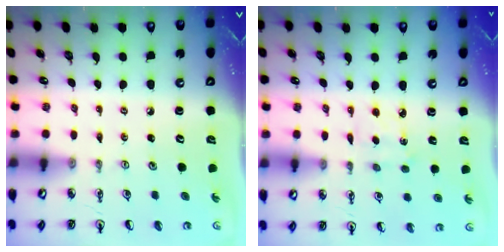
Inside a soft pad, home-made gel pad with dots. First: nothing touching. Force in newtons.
{"total": 3.4, "press": 3.4, "slide": 0.5}